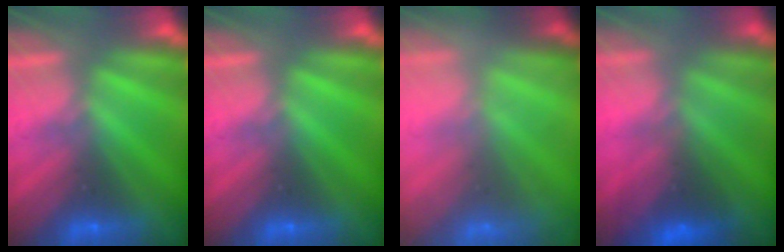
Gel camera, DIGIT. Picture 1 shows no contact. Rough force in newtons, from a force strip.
{"total": 0.0}
{"total": 9.8}
{"total": 2.3}